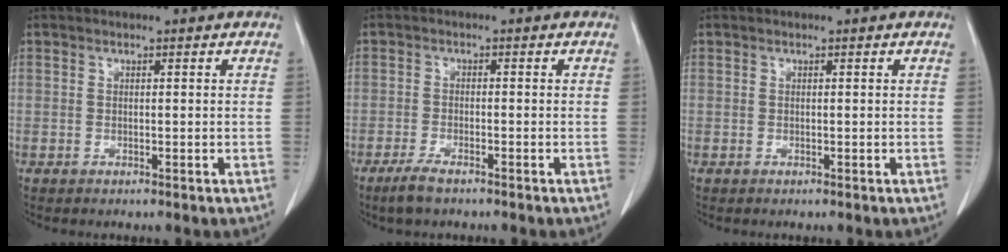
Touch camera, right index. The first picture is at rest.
{"total": 3.4, "force": [-2.6, 0.6, 2.1], "torque": [-0.049, -0.006, -0.047]}
{"total": 0.0}